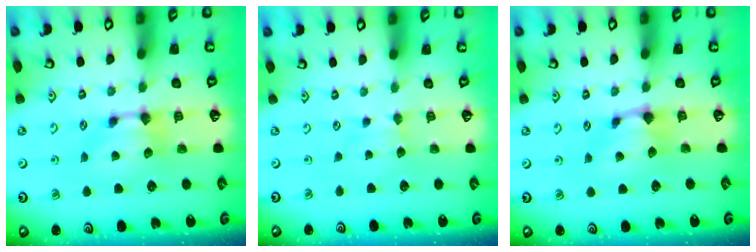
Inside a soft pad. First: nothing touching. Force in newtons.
{"total": 2.7, "press": 2.6, "slide": 0.4}
{"total": 0.9, "press": 0.2, "slide": 0.8}